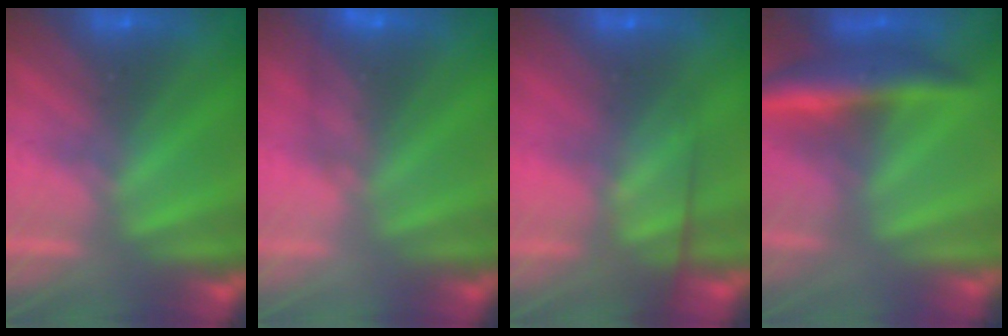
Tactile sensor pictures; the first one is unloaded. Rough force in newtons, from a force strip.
{"total": 4.7}
{"total": 7.3}
{"total": 8.0}